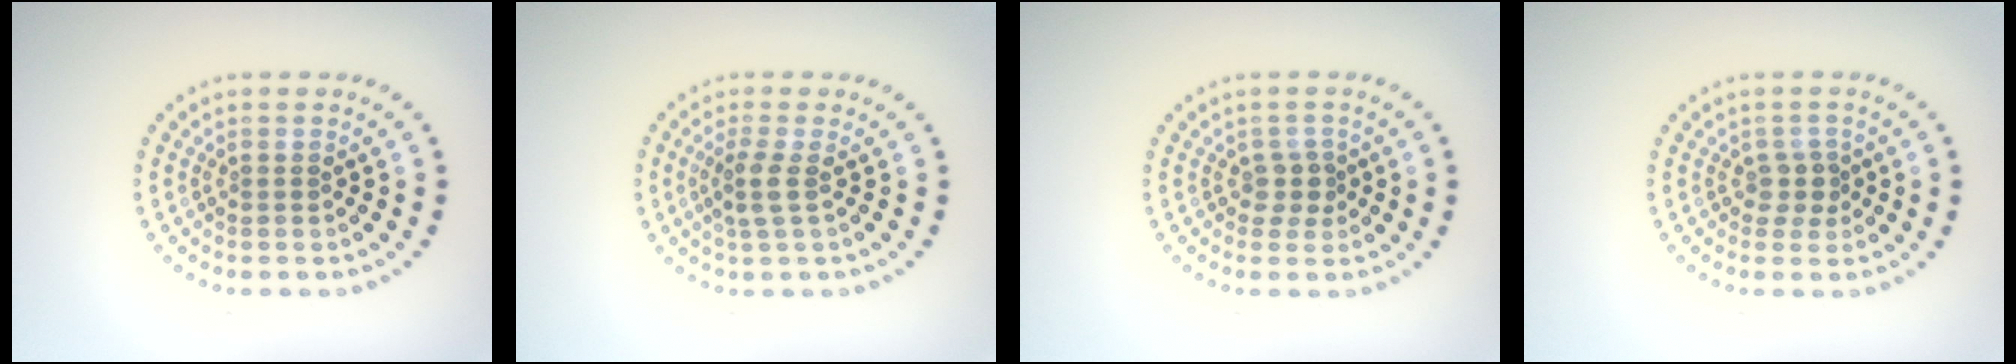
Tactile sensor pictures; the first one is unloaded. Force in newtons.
{"total": 1.9, "press": 1.6, "slide": 1.1}
{"total": 1.7, "press": 1.4, "slide": 1.0}
{"total": 1.7, "press": 1.4, "slide": 1.0}